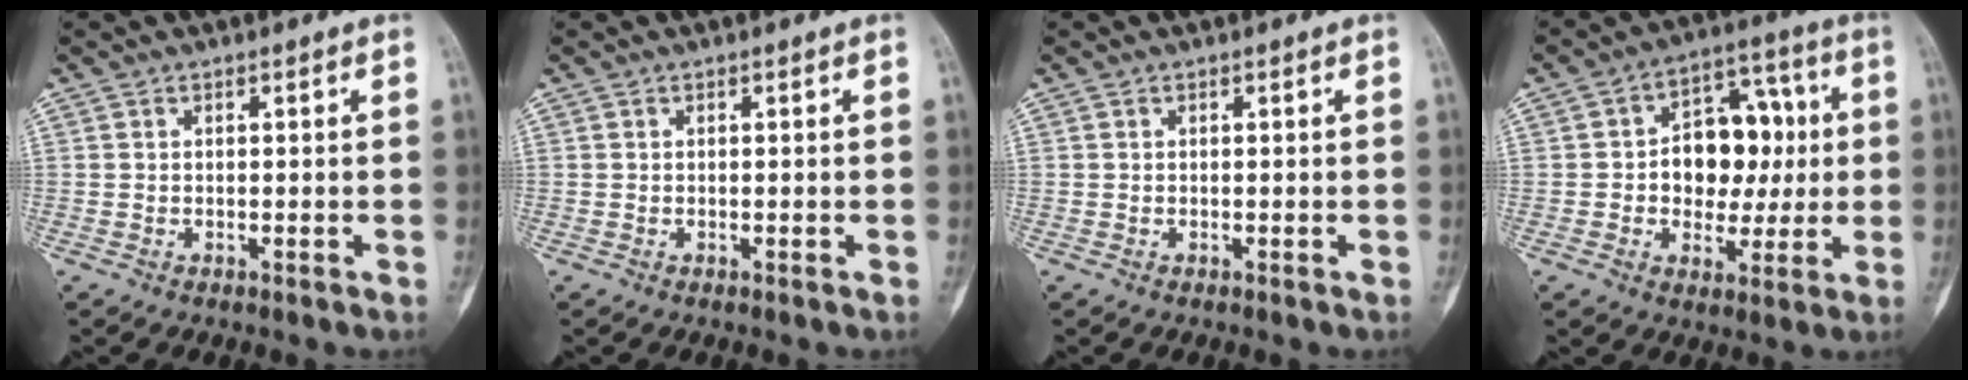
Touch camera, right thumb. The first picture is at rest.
{"total": 0.0}
{"total": 0.0}
{"total": 14.1, "force": [0.7, 10.0, 9.9], "torque": [-0.087, 0.029, 0.010]}